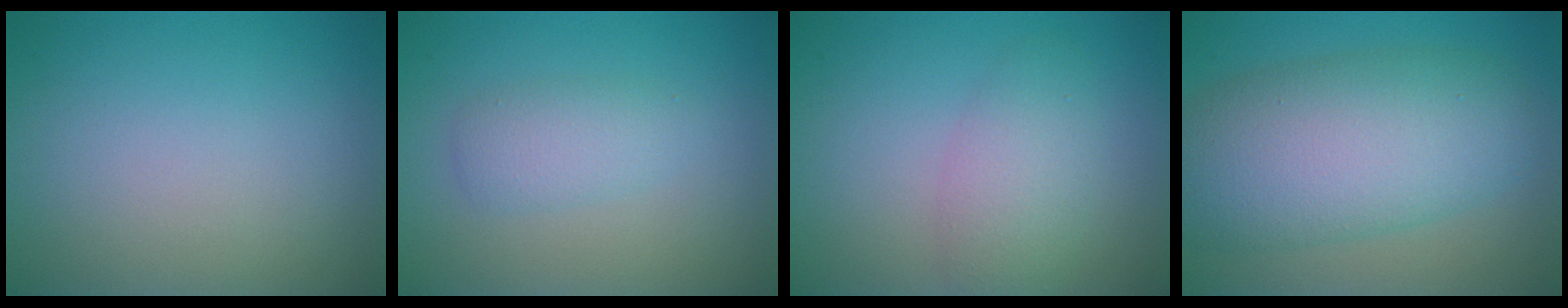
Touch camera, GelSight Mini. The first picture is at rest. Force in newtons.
{"total": 2.3, "press": 2.3, "slide": 0.1}
{"total": 3.4, "press": 3.4, "slide": 0.0}
{"total": 10.0, "press": 10.0, "slide": 0.4}